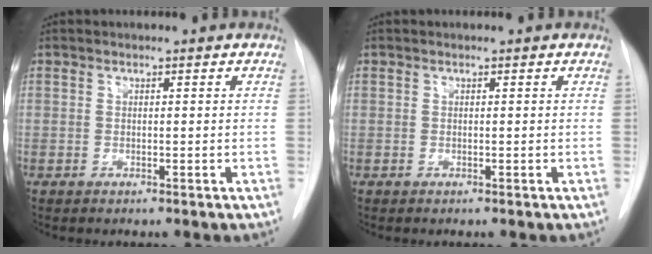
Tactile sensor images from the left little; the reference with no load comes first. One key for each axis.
{"total": 0.0}